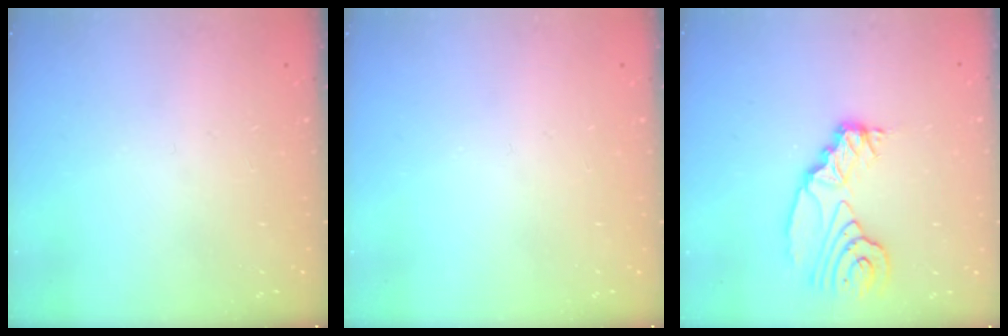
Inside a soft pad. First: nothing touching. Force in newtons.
{"total": 0.0}
{"total": 11.2, "press": 11.1, "slide": 1.3}